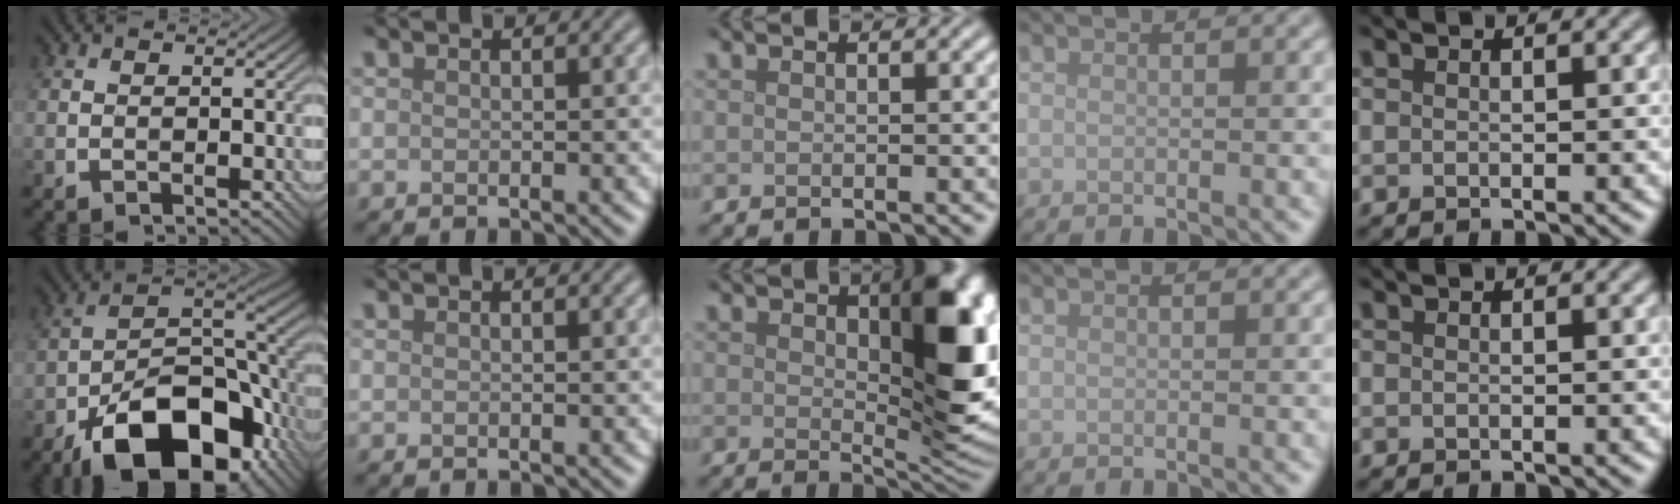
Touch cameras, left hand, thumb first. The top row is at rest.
{"thumb": {"total": 16.5, "force": [-9.5, 8.3, 10.7], "torque": [-0.177, -0.019, -0.169]}, "middle": {"total": 10.5, "force": [2.1, 5.0, 9.1], "torque": [-0.117, -0.009, 0.044]}}